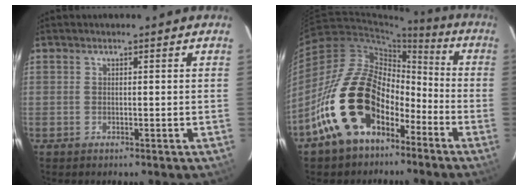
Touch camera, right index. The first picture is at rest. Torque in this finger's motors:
{"motor_torque": [1.69, -0.45, 0.98, 0.21]}